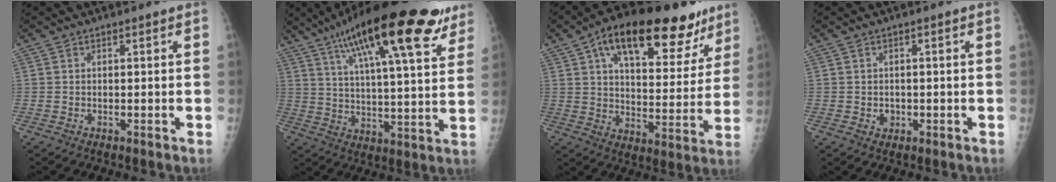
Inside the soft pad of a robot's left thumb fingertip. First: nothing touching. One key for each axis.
{"total": 25.9, "fx": 15.5, "fy": 6.5, "fz": 19.7, "tx": -0.297, "ty": -0.028, "tz": 0.239}
{"total": 24.7, "fx": 14.2, "fy": 11.2, "fz": 16.9, "tx": -0.212, "ty": -0.012, "tz": 0.214}
{"total": 1.6, "fx": -0.5, "fy": 1.5, "fz": 0.5, "tx": 0.002, "ty": 0.003, "tz": -0.005}